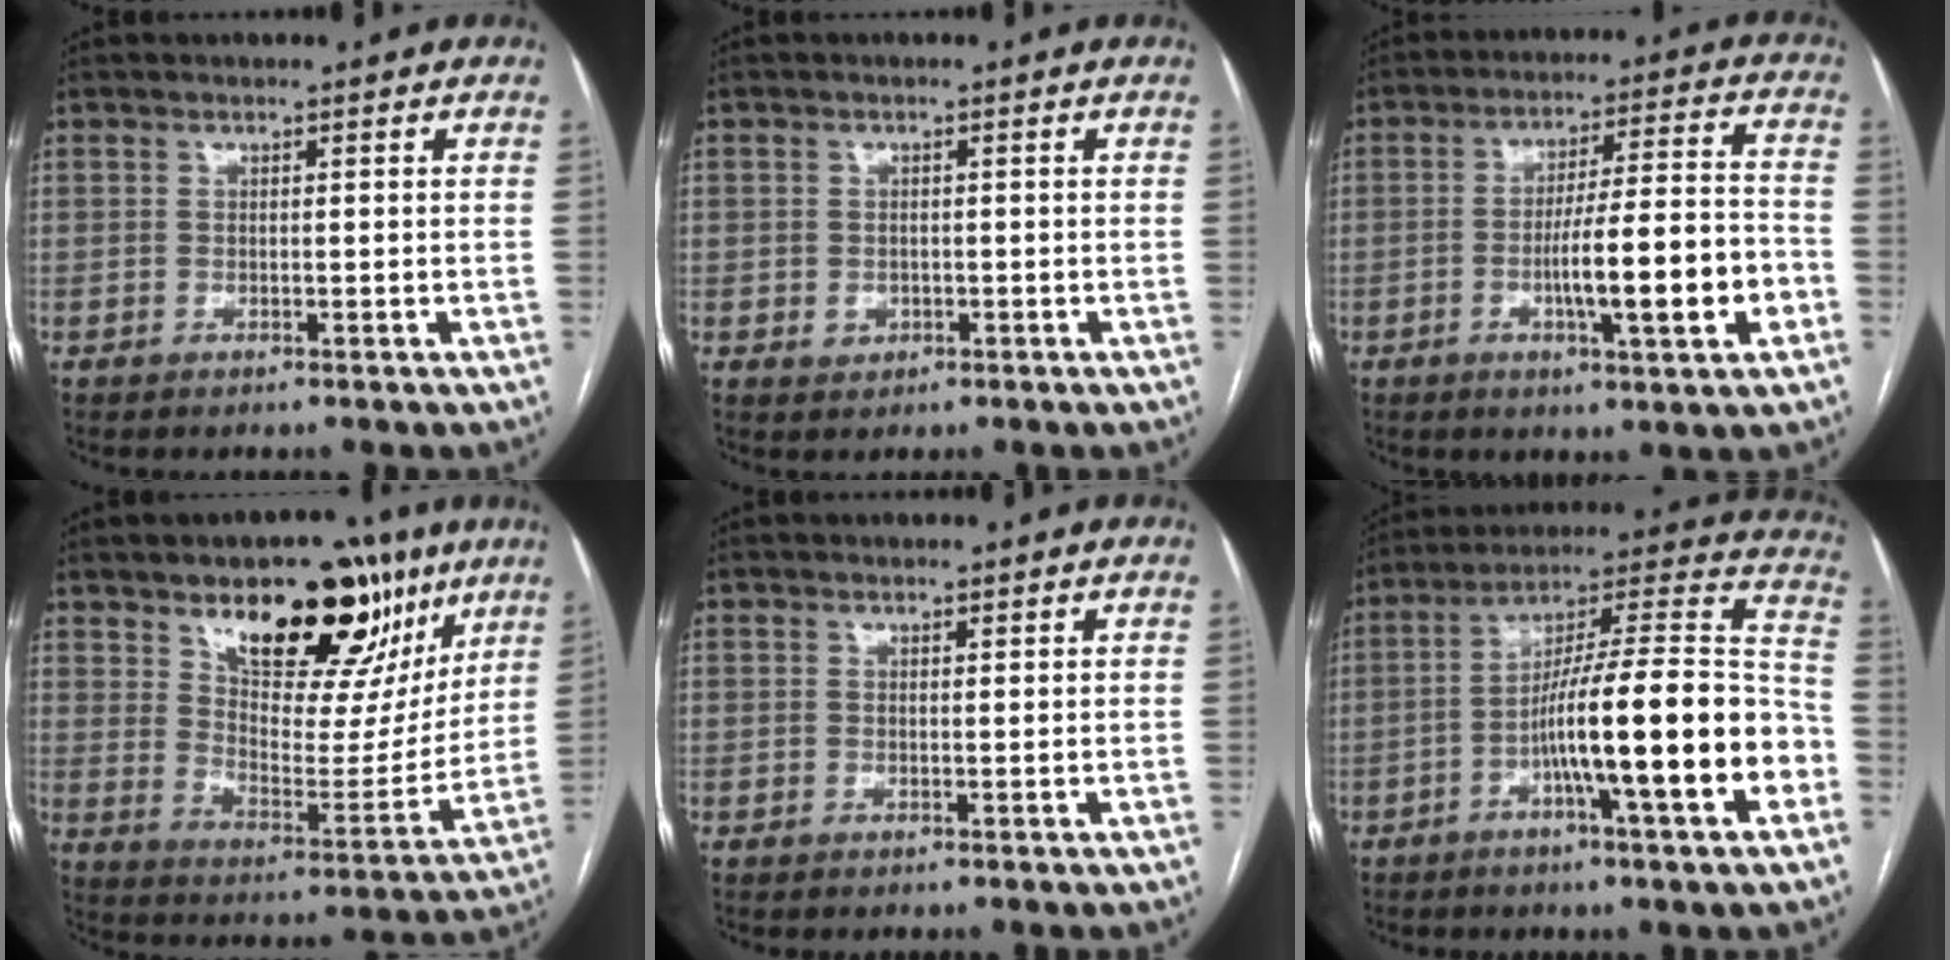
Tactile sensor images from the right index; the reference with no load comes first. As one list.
[{"total": 2.1, "force": [-0.4, 2.0, 0.5], "torque": [-0.004, 0.004, 0.001]}, {"total": 13.5, "force": [-3.9, 1.1, 12.8], "torque": [-0.206, 0.006, -0.059]}, {"total": 20.1, "force": [12.5, 8.7, 13.1], "torque": [-0.164, 0.000, 0.197]}, {"total": 0.5, "force": [0.4, 0.1, 0.2], "torque": [-0.007, -0.001, 0.007]}, {"total": 20.8, "force": [-6.3, 1.1, 19.8], "torque": [-0.281, 0.014, -0.101]}]